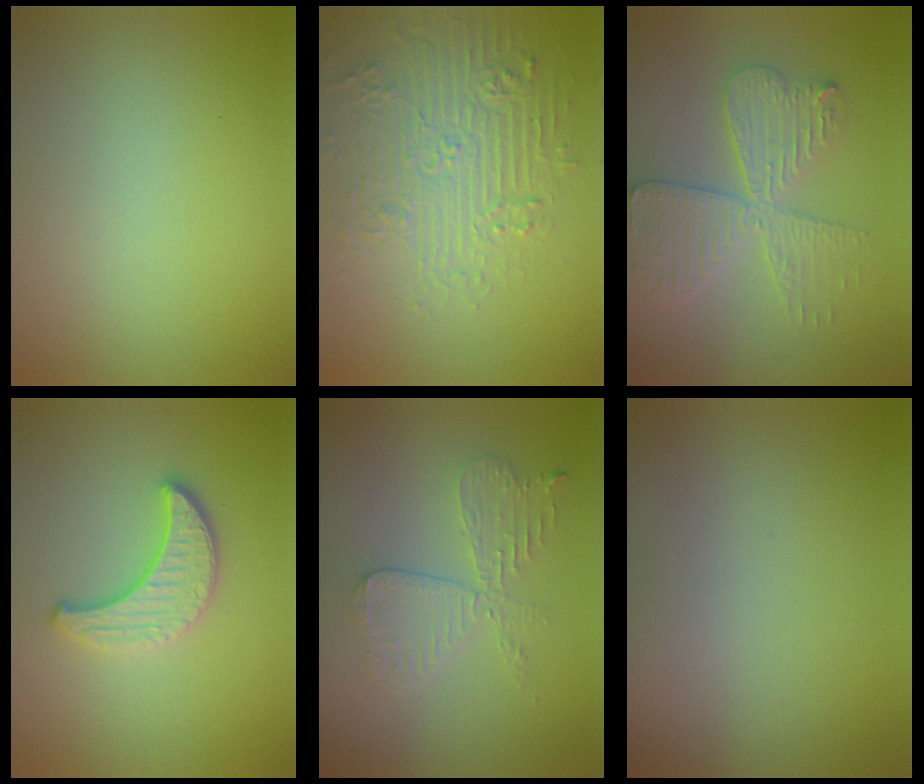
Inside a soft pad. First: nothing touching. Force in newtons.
{"total": 5.5, "press": 5.3, "slide": 1.4}
{"total": 5.5, "press": 5.5, "slide": 0.8}
{"total": 3.8, "press": 3.0, "slide": 2.3}
{"total": 4.2, "press": 3.6, "slide": 2.1}
{"total": 0.0}